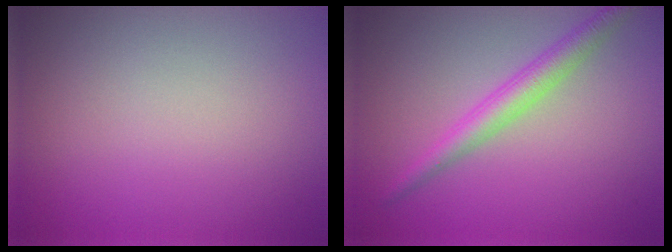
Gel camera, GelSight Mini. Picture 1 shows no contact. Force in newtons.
{"total": 2.9, "press": 2.9, "slide": 0.1}